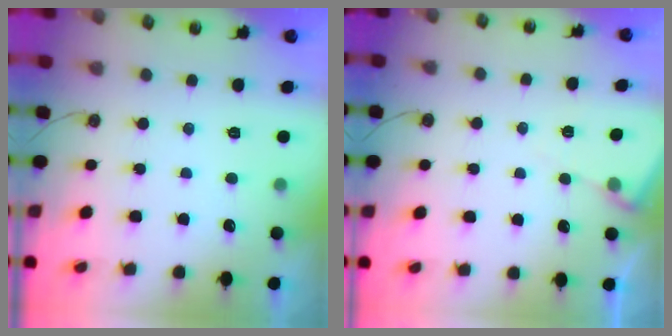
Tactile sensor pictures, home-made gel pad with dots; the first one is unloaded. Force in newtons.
{"total": 5.5, "press": 5.5, "slide": 0.5}